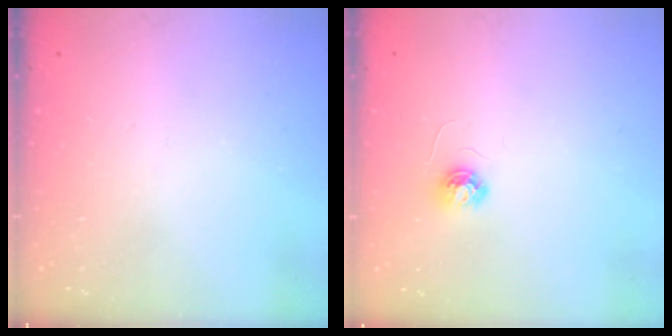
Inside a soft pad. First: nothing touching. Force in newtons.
{"total": 4.0, "press": 4.0, "slide": 0.3}